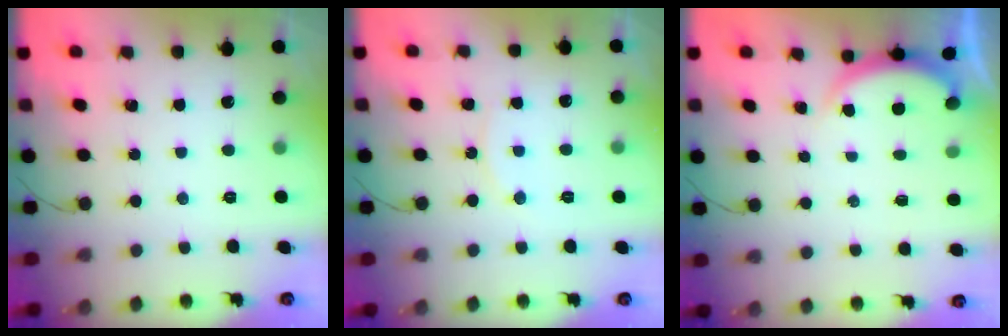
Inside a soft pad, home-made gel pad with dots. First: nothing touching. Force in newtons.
{"total": 6.3, "press": 6.3, "slide": 0.3}
{"total": 1.7, "press": 1.6, "slide": 0.5}